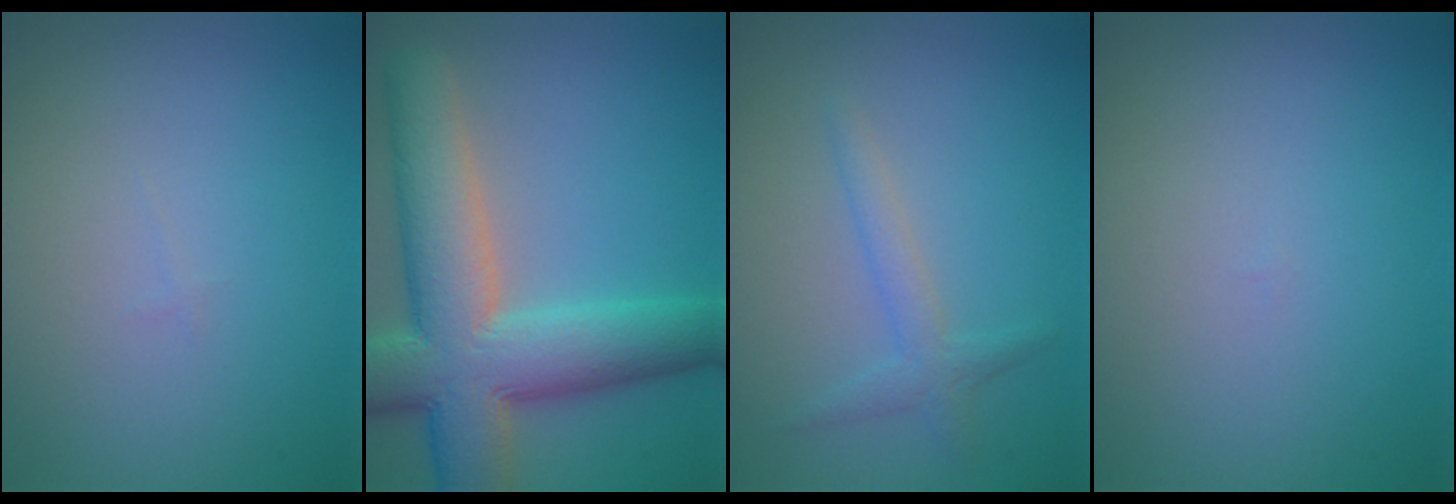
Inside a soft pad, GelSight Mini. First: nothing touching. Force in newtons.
{"total": 11.4, "press": 11.3, "slide": 0.8}
{"total": 1.9, "press": 1.9, "slide": 0.1}
{"total": 0.0}